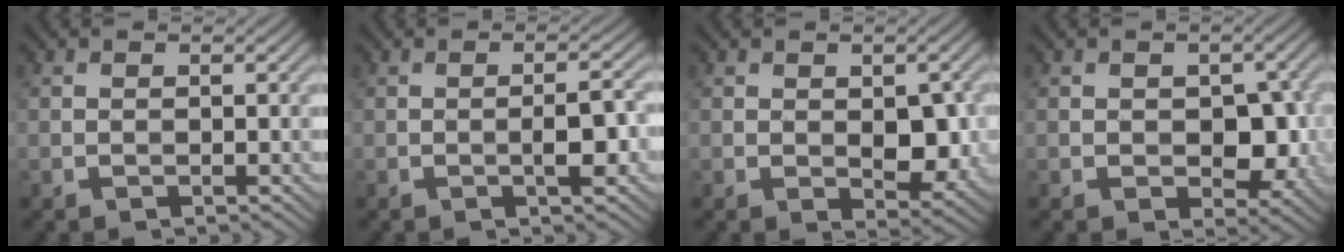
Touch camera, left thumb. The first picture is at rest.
{"total": 2.9, "force": [-1.1, 0.5, 2.7], "torque": [-0.042, 0.008, -0.023]}
{"total": 4.8, "force": [-0.3, 2.6, 4.0], "torque": [-0.063, -0.008, -0.001]}
{"total": 5.2, "force": [-0.7, 3.3, 3.9], "torque": [-0.061, -0.010, -0.007]}